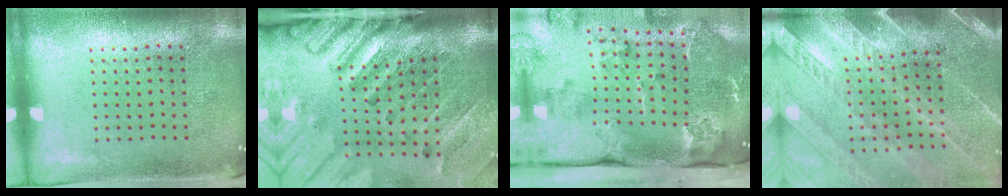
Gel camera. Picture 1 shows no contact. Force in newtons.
{"total": 4.4, "press": 3.3, "slide": 3.0}
{"total": 3.6, "press": 2.6, "slide": 2.5}
{"total": 3.4, "press": 2.9, "slide": 1.7}